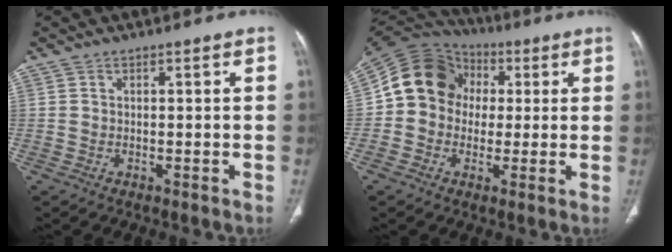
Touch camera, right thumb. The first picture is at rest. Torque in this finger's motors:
{"motor_torque": [1.19, 1.15, 0.64, -0.54, 0.09]}